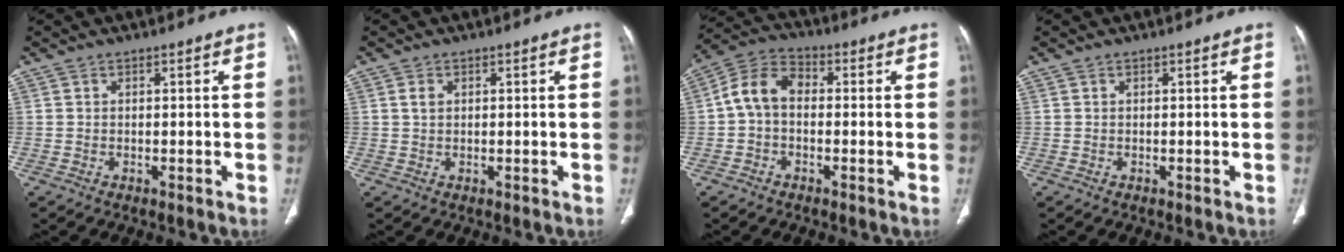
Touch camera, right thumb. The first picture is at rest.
{"total": 1.5, "force": [0.5, 1.0, 1.0], "torque": [-0.015, 0.000, 0.011]}
{"total": 7.8, "force": [-0.2, 5.4, 5.6], "torque": [-0.095, 0.025, -0.018]}
{"total": 0.0}